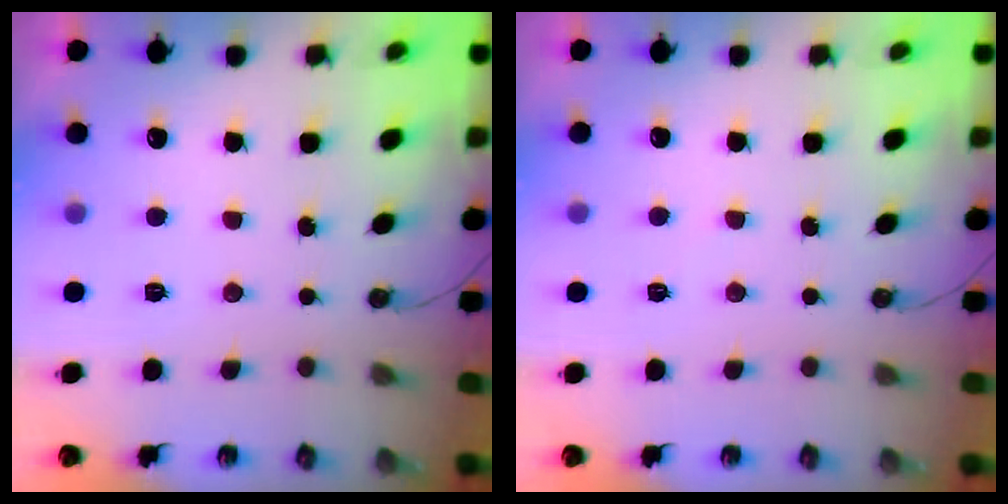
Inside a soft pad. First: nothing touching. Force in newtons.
{"total": 2.8, "press": 2.7, "slide": 0.4}